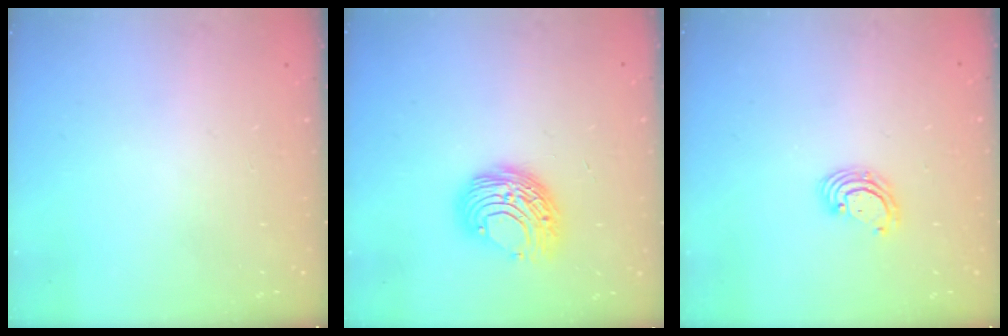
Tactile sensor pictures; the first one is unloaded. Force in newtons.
{"total": 9.5, "press": 9.5, "slide": 0.5}
{"total": 3.1, "press": 3.1, "slide": 0.1}